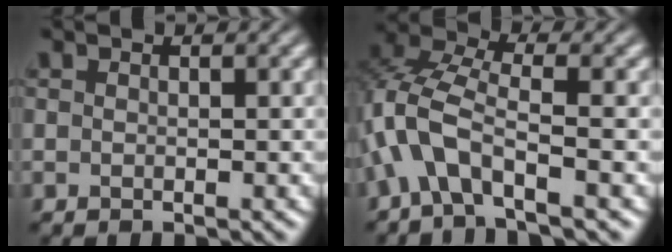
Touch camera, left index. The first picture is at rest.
{"total": 5.9, "force": [-2.4, 2.3, 4.9], "torque": [-0.112, 0.013, -0.059]}